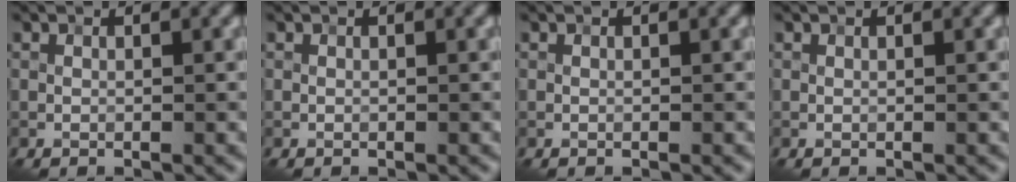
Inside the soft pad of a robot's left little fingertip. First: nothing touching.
{"total": 0.0}
{"total": 0.0}
{"total": 0.0}